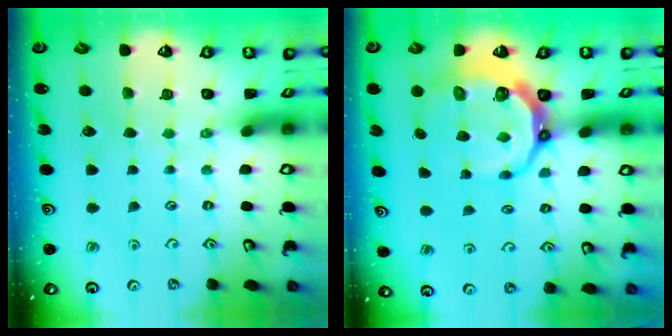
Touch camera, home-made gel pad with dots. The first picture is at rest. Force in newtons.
{"total": 11.0, "press": 10.2, "slide": 4.0}